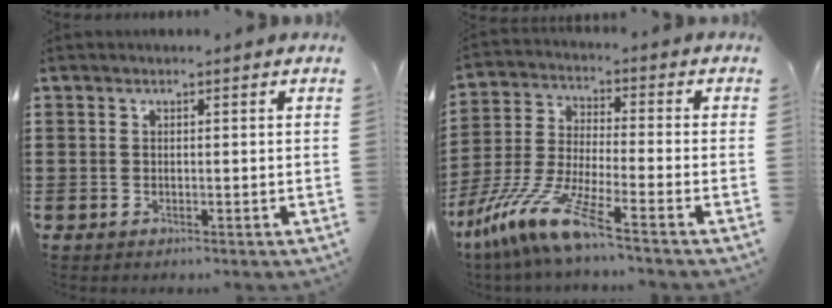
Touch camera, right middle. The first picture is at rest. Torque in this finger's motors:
{"motor_torque": [2.14, 0.00, 1.03, 0.21]}